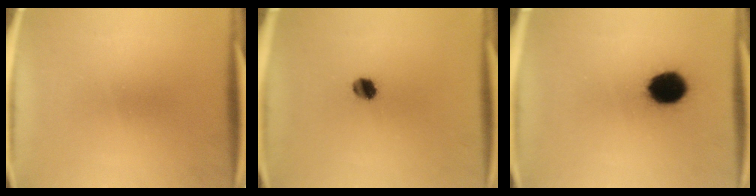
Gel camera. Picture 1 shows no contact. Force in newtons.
{"total": 3.9}
{"total": 11.4}